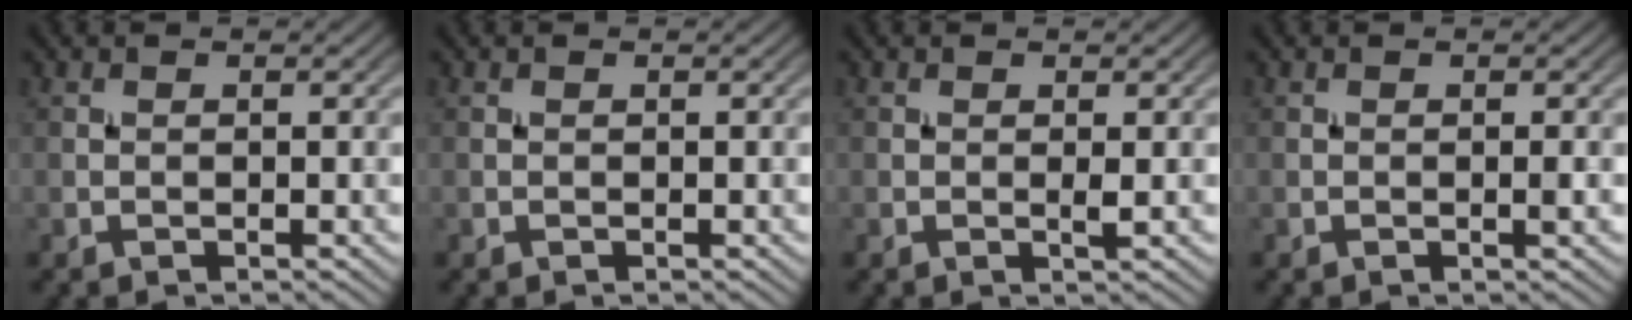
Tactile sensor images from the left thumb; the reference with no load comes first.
{"total": 0.0}
{"total": 0.7, "force": [0.1, -0.1, 0.7], "torque": [-0.017, -0.001, -0.001]}
{"total": 0.6, "force": [-0.1, -0.1, 0.6], "torque": [-0.011, 0.001, -0.003]}